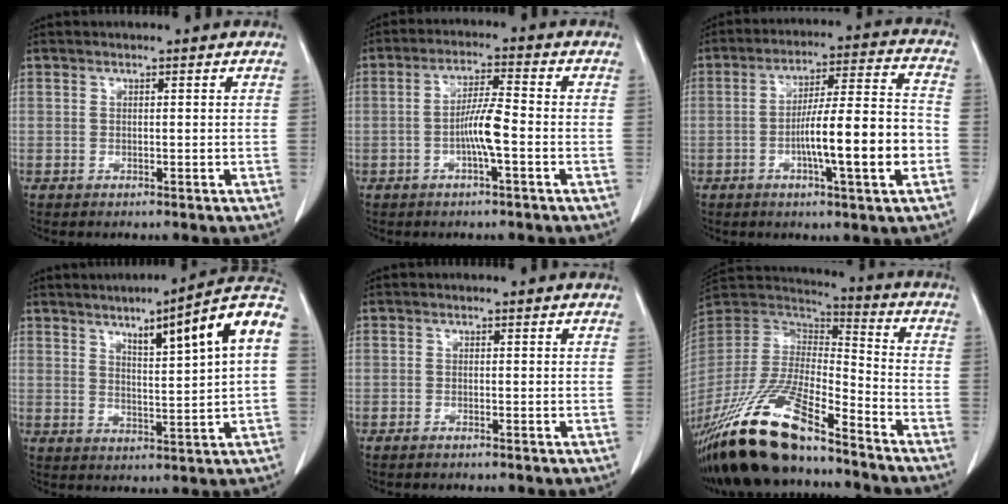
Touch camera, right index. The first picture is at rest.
{"total": 5.4, "force": [-1.6, 0.2, 5.2], "torque": [-0.106, 0.006, -0.029]}
{"total": 13.8, "force": [-3.6, 0.8, 13.4], "torque": [-0.216, 0.009, -0.058]}
{"total": 12.7, "force": [4.2, 0.1, 12.0], "torque": [-0.168, 0.017, 0.058]}
{"total": 0.8, "force": [-0.8, 0.1, 0.4], "torque": [-0.012, -0.001, -0.011]}
{"total": 24.4, "force": [-18.2, 5.2, 15.3], "torque": [-0.326, -0.039, -0.336]}